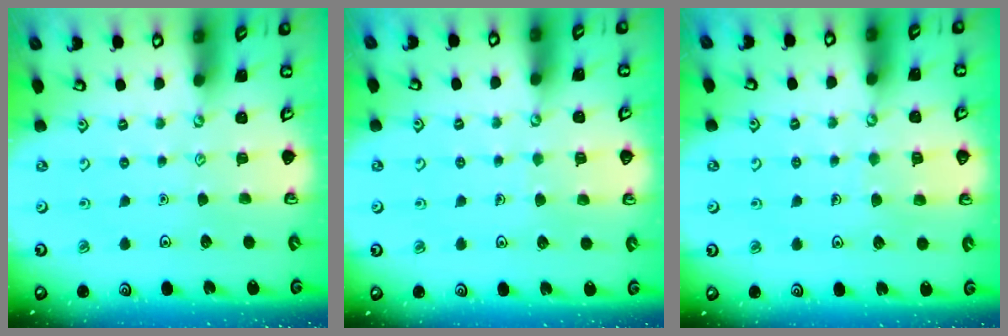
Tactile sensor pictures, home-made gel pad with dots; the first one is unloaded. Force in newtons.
{"total": 3.8, "press": 3.7, "slide": 0.2}
{"total": 5.6, "press": 5.6, "slide": 0.5}